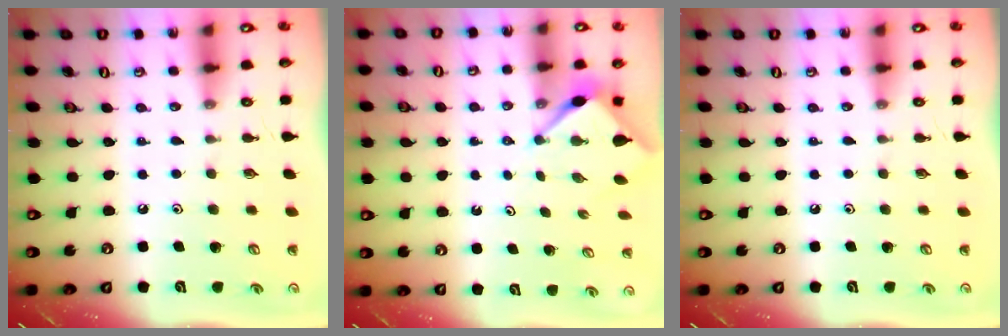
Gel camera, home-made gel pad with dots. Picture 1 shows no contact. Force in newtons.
{"total": 3.0, "press": 3.0, "slide": 0.3}
{"total": 0.0}